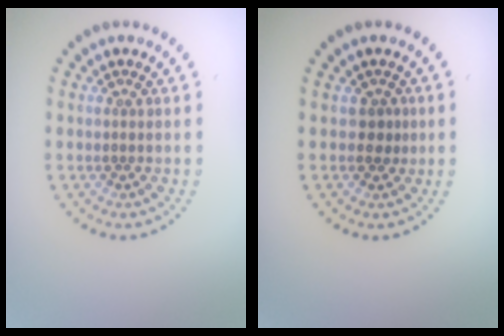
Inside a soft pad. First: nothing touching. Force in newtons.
{"total": 1.3, "press": 1.1, "slide": 0.8}